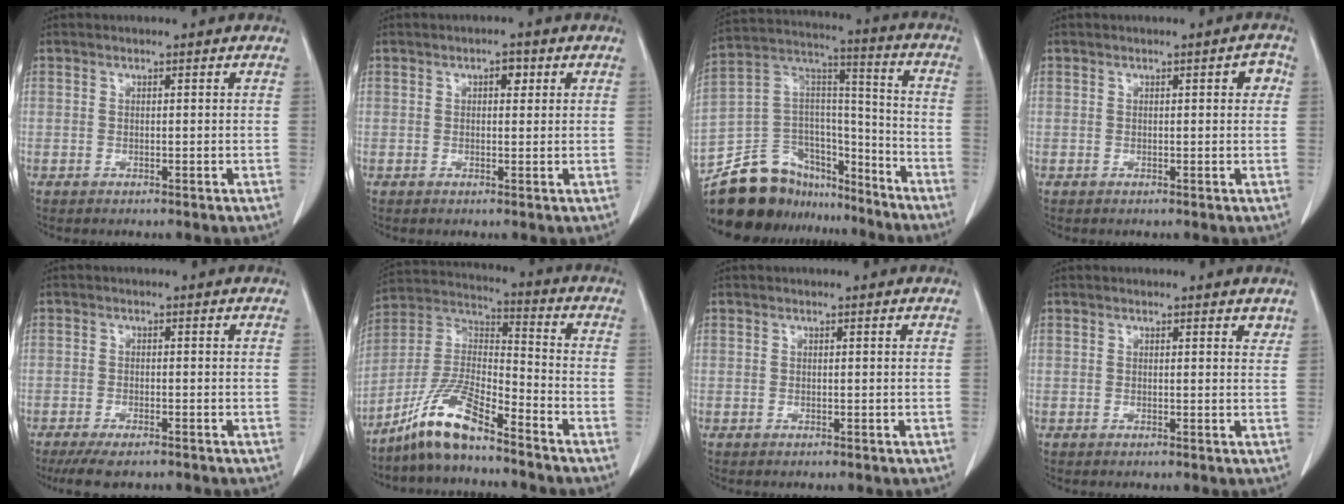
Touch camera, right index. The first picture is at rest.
{"total": 1.8, "force": [0.7, 1.0, 1.4], "torque": [-0.018, 0.005, 0.008]}
{"total": 20.4, "force": [-17.3, 8.9, 6.0], "torque": [-0.124, 0.057, -0.284]}
{"total": 1.9, "force": [0.4, 0.7, 1.7], "torque": [-0.015, 0.005, 0.004]}
{"total": 5.5, "force": [-4.4, 1.4, 3.0], "torque": [-0.045, -0.010, -0.070]}
{"total": 11.2, "force": [-8.6, 1.5, 7.0], "torque": [-0.152, 0.003, -0.170]}
{"total": 0.0}
{"total": 1.6, "force": [1.4, 0.6, 0.6], "torque": [-0.004, -0.004, 0.008]}